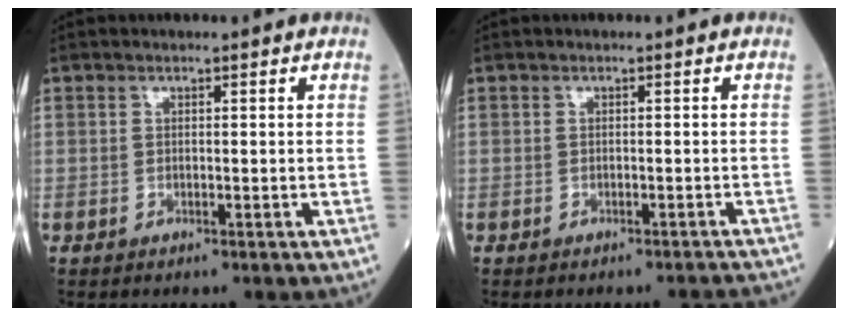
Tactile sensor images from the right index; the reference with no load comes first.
{"total": 2.8, "force": [-2.7, 0.0, 0.7], "torque": [-0.003, -0.003, -0.032]}